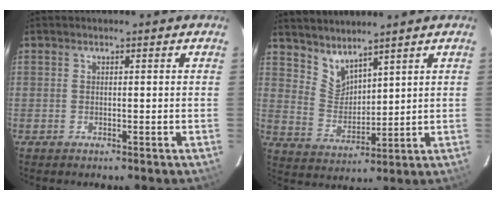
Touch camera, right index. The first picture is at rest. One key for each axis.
{"total": 6.3, "fx": 5.6, "fy": 2.0, "fz": 2.1, "tx": -0.036, "ty": -0.006, "tz": 0.119}